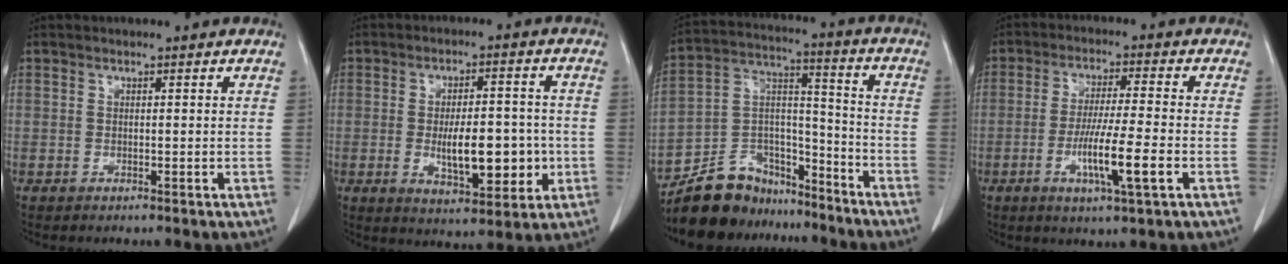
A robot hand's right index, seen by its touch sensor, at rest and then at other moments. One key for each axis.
{"total": 10.3, "fx": -1.6, "fy": 3.9, "fz": 9.4, "tx": -0.150, "ty": 0.000, "tz": -0.017}
{"total": 13.9, "fx": -12.1, "fy": 6.5, "fz": 2.2, "tx": -0.036, "ty": 0.065, "tz": -0.211}
{"total": 9.1, "fx": -3.0, "fy": 0.0, "fz": 8.6, "tx": -0.158, "ty": -0.015, "tz": -0.056}